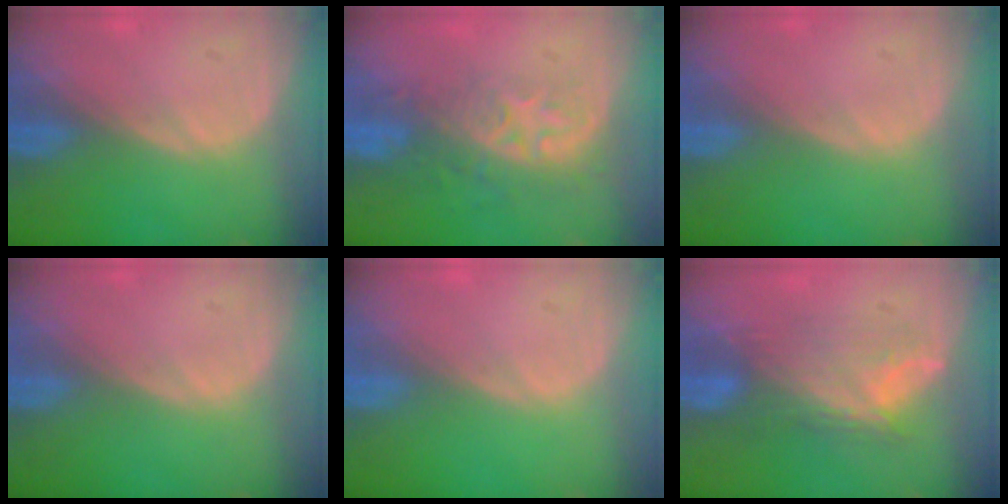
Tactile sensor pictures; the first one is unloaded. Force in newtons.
{"total": 8.7, "press": 7.2, "slide": 4.9}
{"total": 0.0}
{"total": 0.0}
{"total": 0.0}
{"total": 7.0, "press": 6.8, "slide": 1.7}